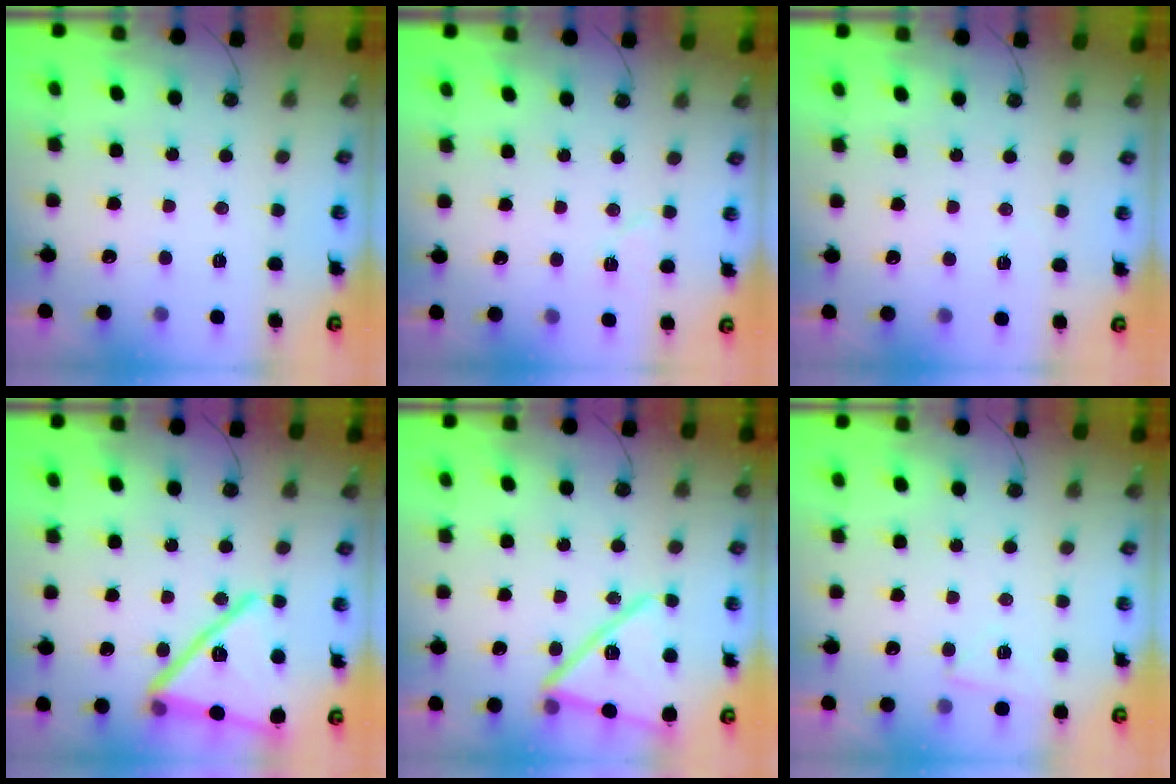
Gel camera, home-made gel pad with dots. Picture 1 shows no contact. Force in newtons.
{"total": 5.7, "press": 4.1, "slide": 4.0}
{"total": 1.6, "press": 1.5, "slide": 0.5}
{"total": 25.4, "press": 22.9, "slide": 11.1}
{"total": 17.0, "press": 17.0, "slide": 1.5}
{"total": 3.8, "press": 3.1, "slide": 2.3}